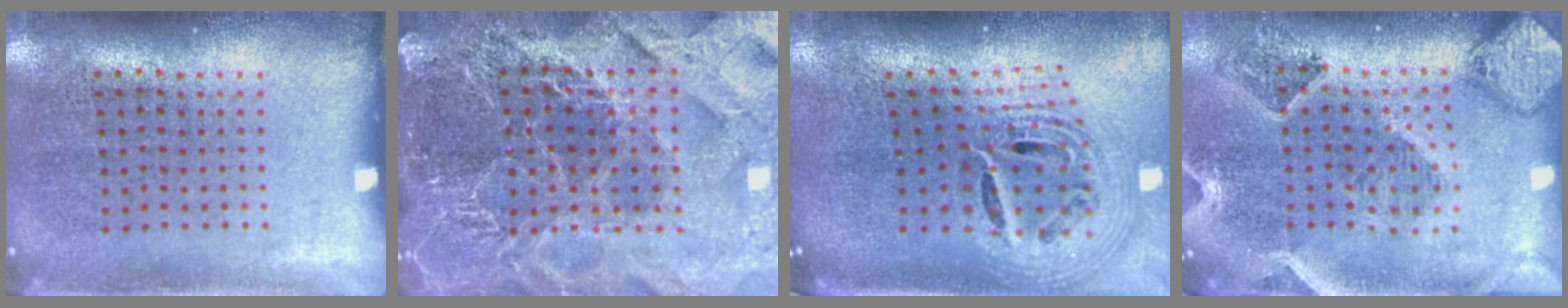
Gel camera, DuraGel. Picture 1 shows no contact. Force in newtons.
{"total": 5.8, "press": 5.0, "slide": 2.8}
{"total": 2.2, "press": 1.6, "slide": 1.5}
{"total": 1.6, "press": 1.5, "slide": 0.3}